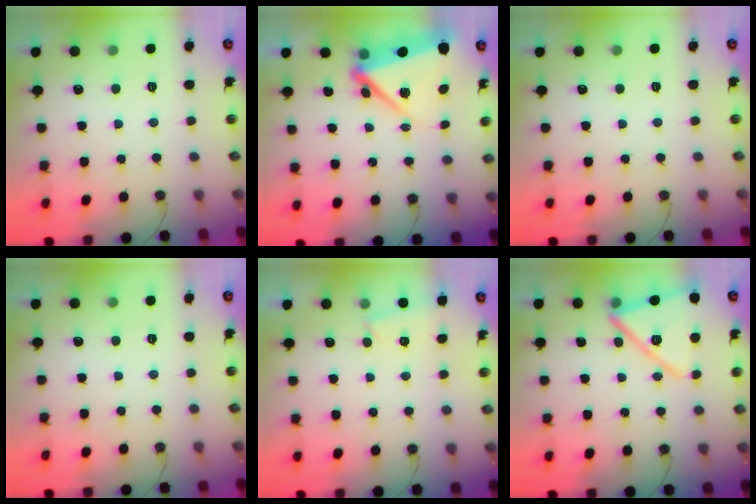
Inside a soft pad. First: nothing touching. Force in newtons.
{"total": 9.1, "press": 8.9, "slide": 1.7}
{"total": 0.0}
{"total": 0.0}
{"total": 4.8, "press": 1.5, "slide": 4.6}
{"total": 15.1, "press": 15.0, "slide": 1.6}